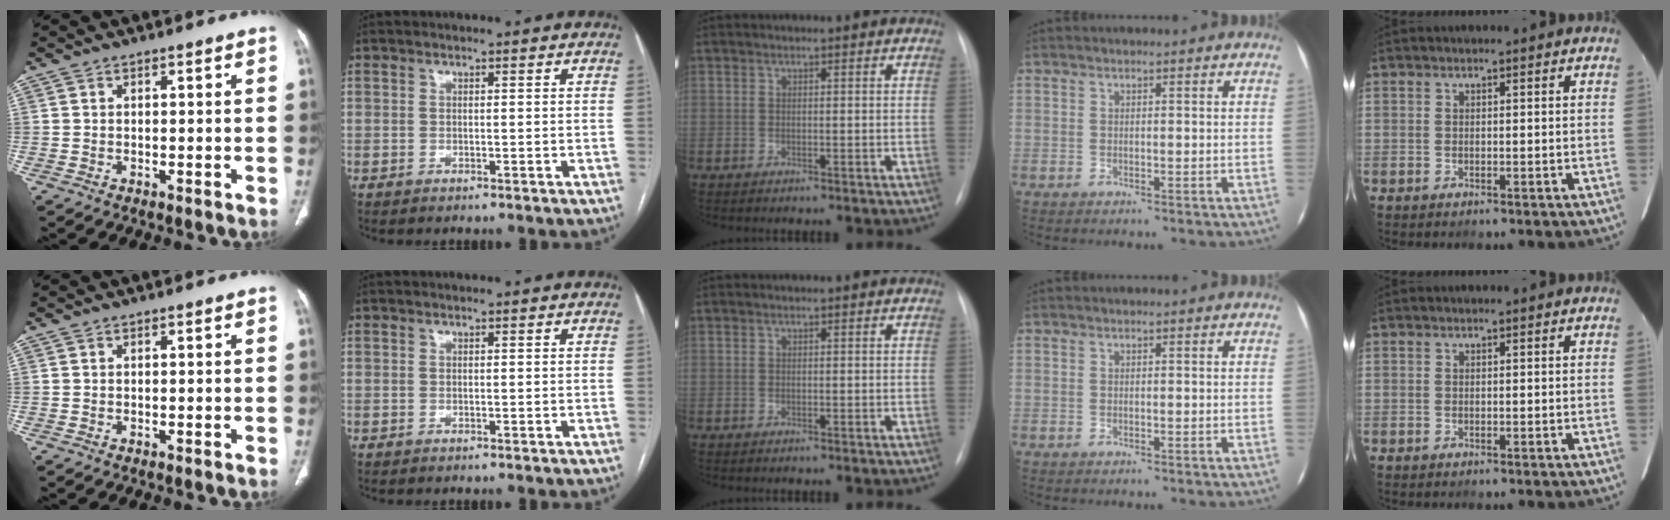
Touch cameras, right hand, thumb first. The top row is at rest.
{}